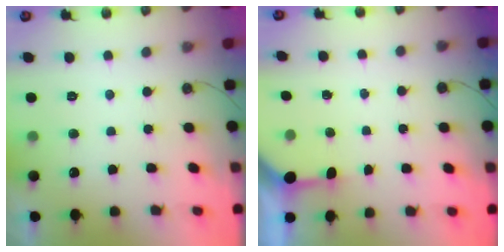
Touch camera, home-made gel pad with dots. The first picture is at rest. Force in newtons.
{"total": 3.3, "press": 3.2, "slide": 0.4}